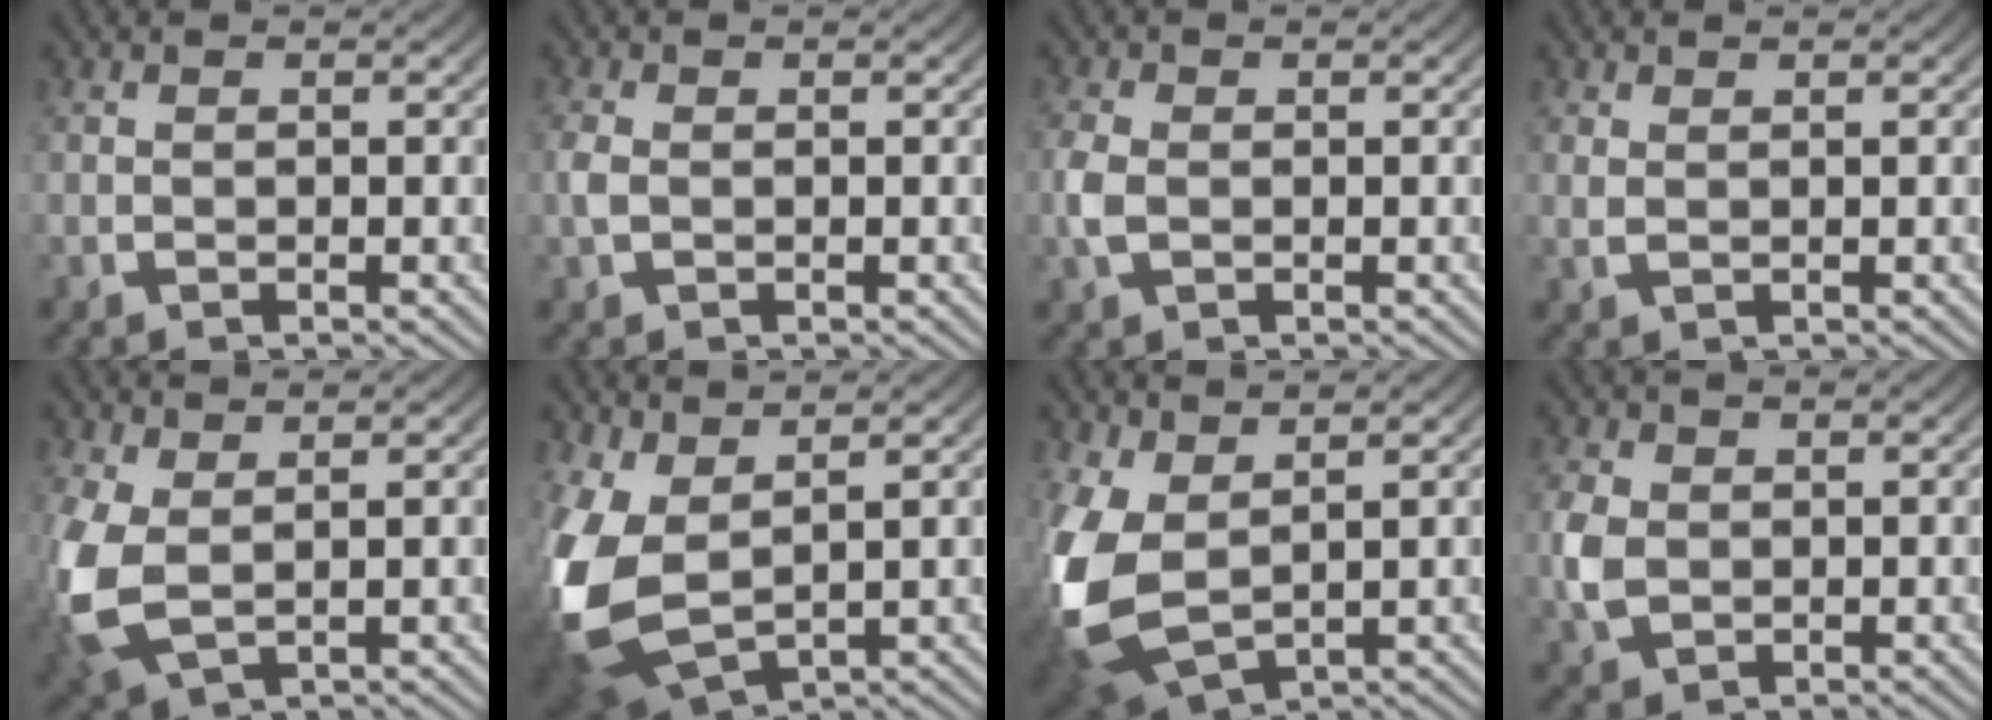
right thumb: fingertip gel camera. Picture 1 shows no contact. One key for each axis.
{"total": 1.1, "fx": -0.2, "fy": 0.8, "fz": 0.7, "tx": -0.025, "ty": -0.003, "tz": -0.001}
{"total": 1.9, "fx": -0.3, "fy": 1.5, "fz": 1.2, "tx": -0.041, "ty": -0.008, "tz": -0.002}
{"total": 0.8, "fx": 0.5, "fy": 0.2, "fz": 0.5, "tx": -0.013, "ty": -0.003, "tz": 0.015}
{"total": 6.2, "fx": -0.1, "fy": 4.4, "fz": 4.4, "tx": -0.140, "ty": -0.031, "tz": 0.024}
{"total": 10.9, "fx": -1.2, "fy": 7.7, "fz": 7.6, "tx": -0.222, "ty": -0.062, "tz": 0.018}
{"total": 9.8, "fx": -1.1, "fy": 6.9, "fz": 6.9, "tx": -0.199, "ty": -0.054, "tz": 0.018}
{"total": 3.4, "fx": -0.2, "fy": 2.8, "fz": 1.9, "tx": -0.063, "ty": -0.014, "tz": 0.006}